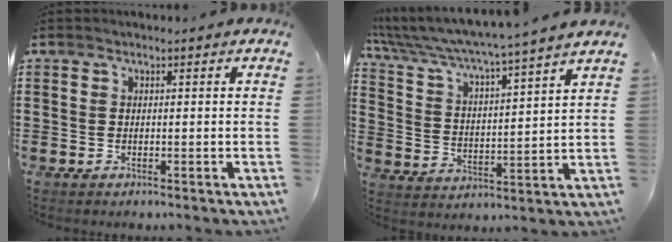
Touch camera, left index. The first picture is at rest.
{"total": 5.0, "force": [4.5, -1.2, 1.7], "torque": [-0.057, -0.043, 0.067]}